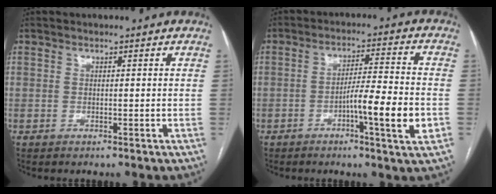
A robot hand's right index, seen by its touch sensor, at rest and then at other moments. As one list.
[{"total": 9.7, "force": [-3.1, -0.2, 9.2], "torque": [-0.148, -0.002, -0.053]}]